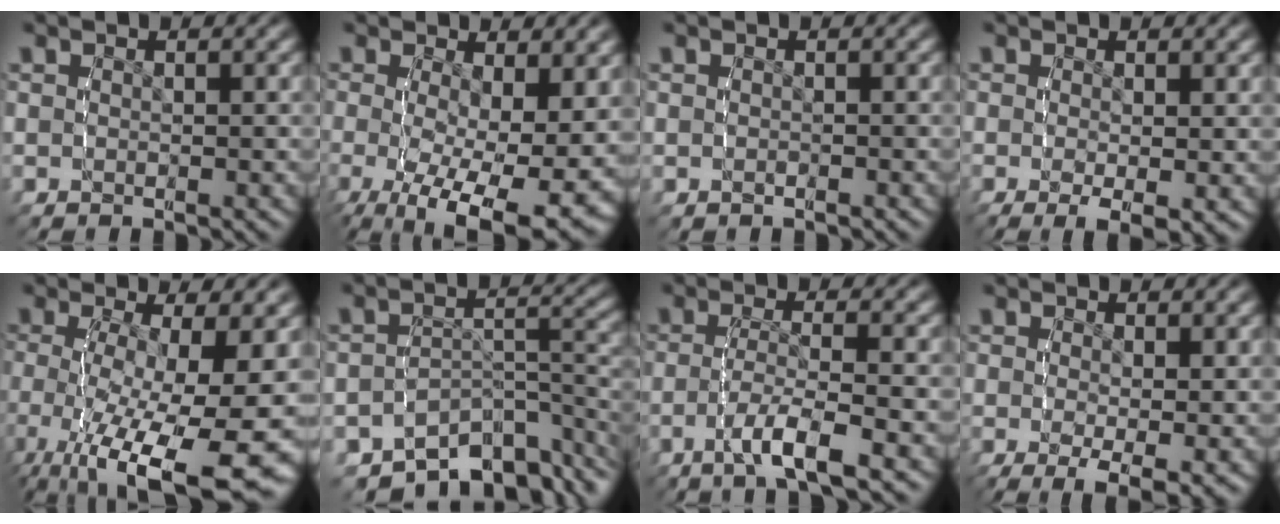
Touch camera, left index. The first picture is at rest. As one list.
[{"total": 10.3, "force": [-4.0, 4.7, 8.3], "torque": [-0.152, -0.065, -0.030]}, {"total": 0.0}, {"total": 3.3, "force": [-1.4, 0.9, 2.8], "torque": [-0.040, -0.022, -0.010]}, {"total": 10.7, "force": [-3.4, 4.4, 9.2], "torque": [-0.152, -0.037, -0.024]}, {"total": 11.8, "force": [-8.5, 5.8, 5.8], "torque": [-0.066, -0.023, -0.125]}, {"total": 3.9, "force": [-1.9, 0.3, 3.5], "torque": [-0.068, -0.011, -0.024]}, {"total": 4.6, "force": [-2.1, 1.3, 3.9], "torque": [-0.060, -0.031, -0.017]}]